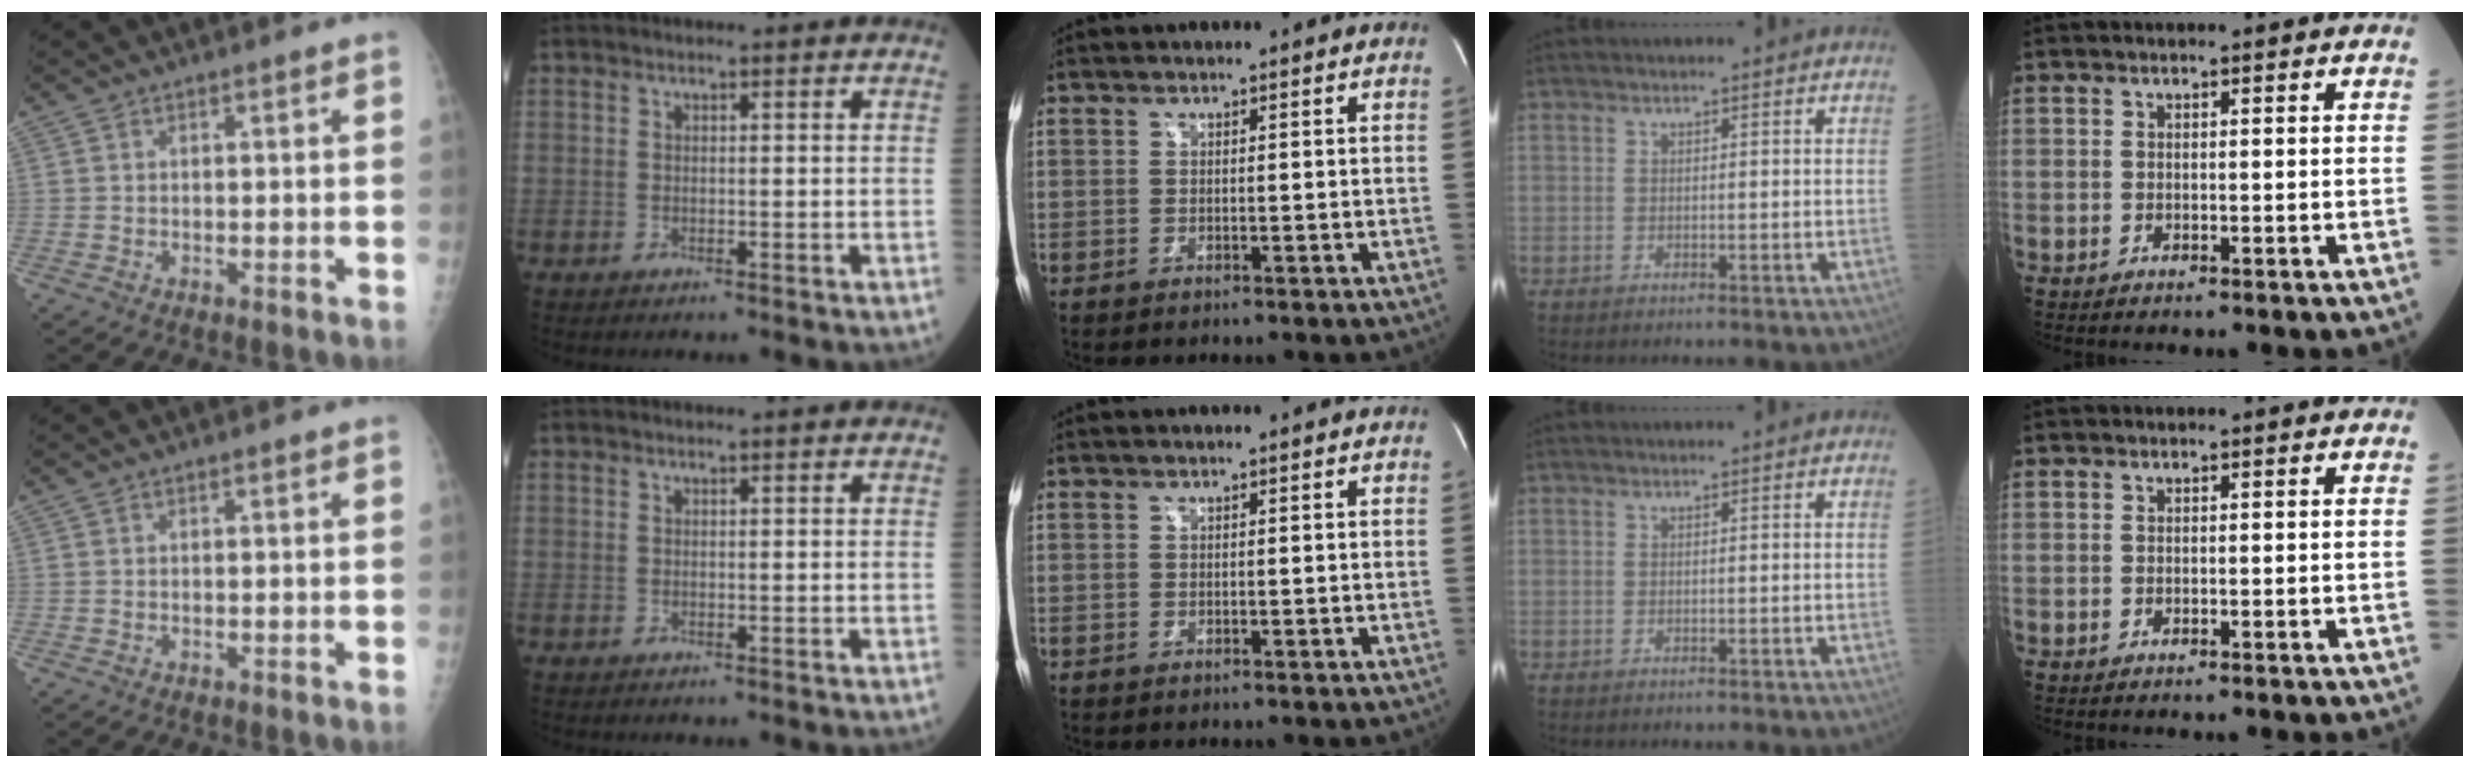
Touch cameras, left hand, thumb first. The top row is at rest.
{}